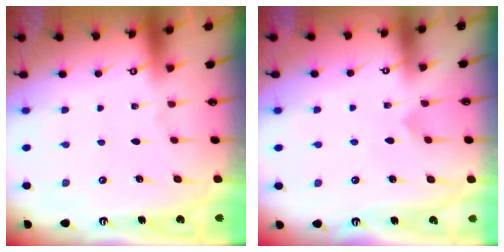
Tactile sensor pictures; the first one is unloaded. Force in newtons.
{"total": 3.9, "press": 3.9, "slide": 0.2}